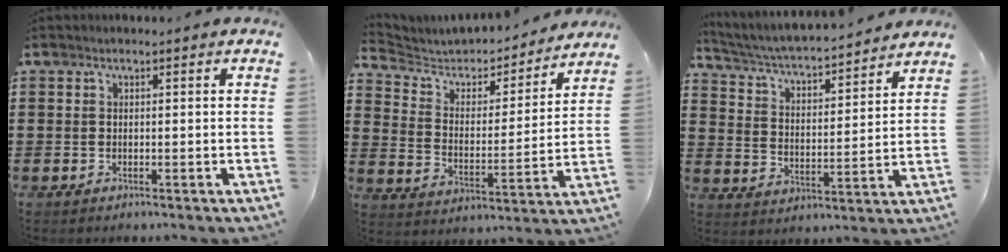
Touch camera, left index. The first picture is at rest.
{"total": 4.2, "force": [3.7, 1.8, 0.7], "torque": [-0.042, -0.030, 0.054]}
{"total": 3.7, "force": [3.5, 0.1, 1.2], "torque": [-0.042, -0.033, 0.051]}